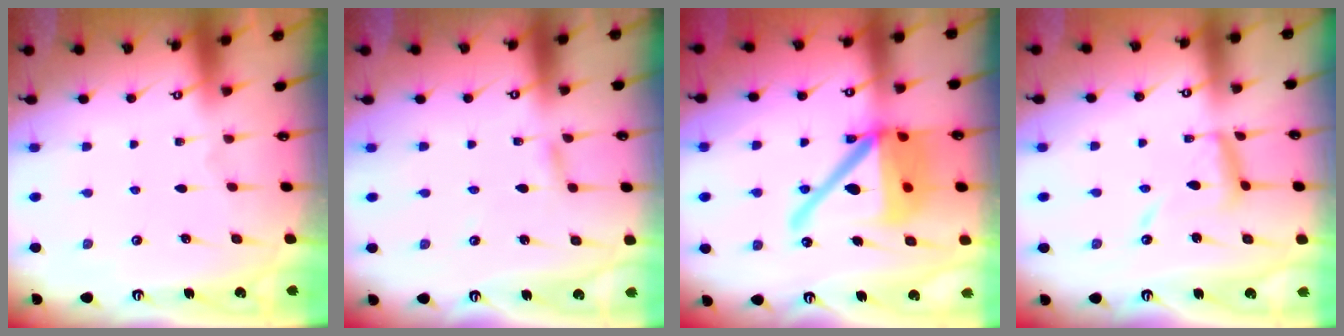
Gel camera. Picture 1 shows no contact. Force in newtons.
{"total": 2.1, "press": 2.1, "slide": 0.2}
{"total": 21.3, "press": 21.1, "slide": 3.1}
{"total": 11.5, "press": 11.5, "slide": 1.1}